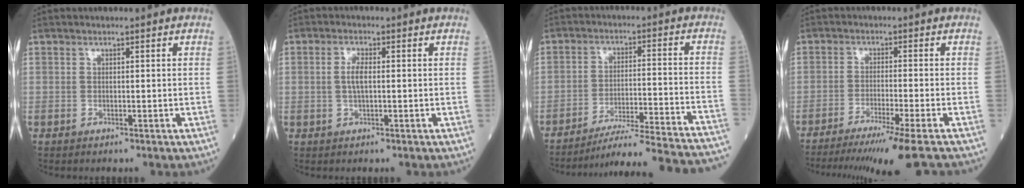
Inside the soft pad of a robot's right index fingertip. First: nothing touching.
{"total": 2.6, "force": [0.0, 0.7, 2.5], "torque": [-0.052, 0.003, -0.001]}
{"total": 24.9, "force": [-23.2, -1.5, 8.8], "torque": [-0.071, -0.035, -0.312]}
{"total": 12.7, "force": [-10.5, -2.0, 6.8], "torque": [-0.087, -0.044, -0.165]}